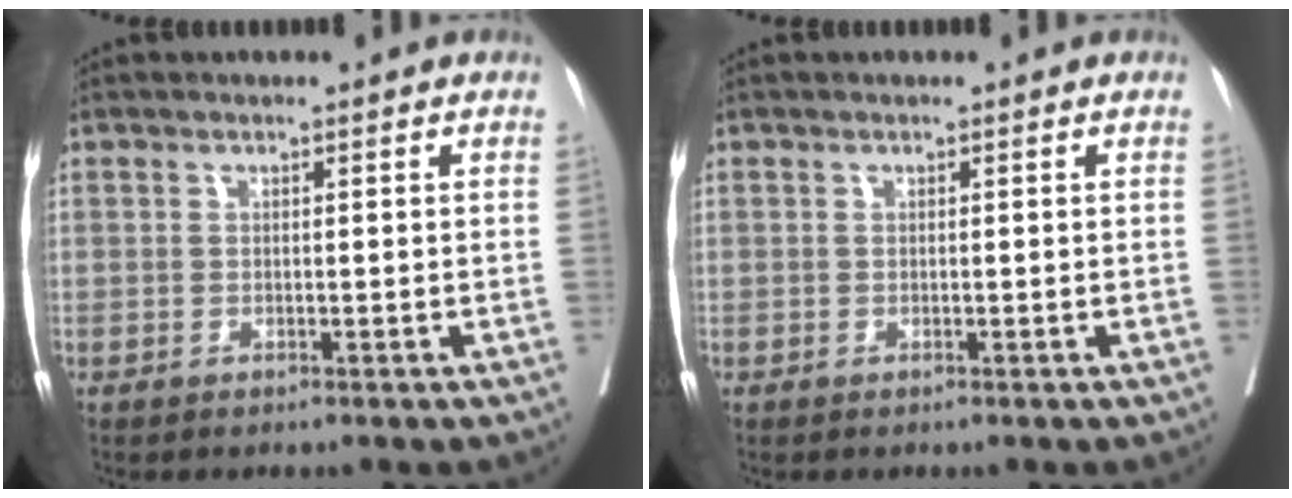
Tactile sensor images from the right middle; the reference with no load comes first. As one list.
[{"total": 0.0}]